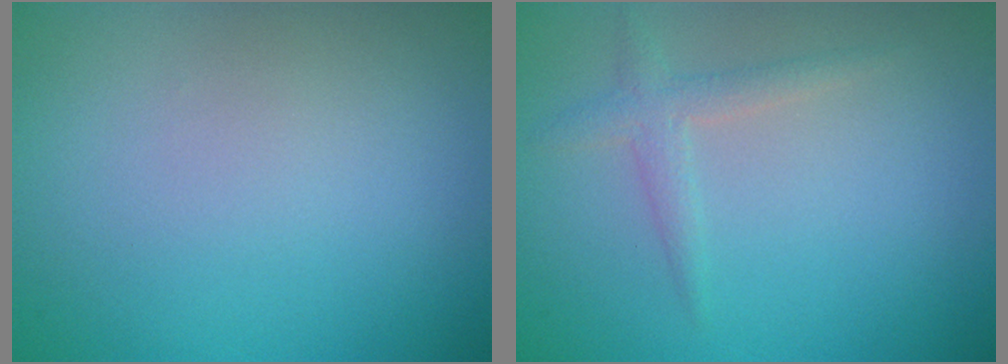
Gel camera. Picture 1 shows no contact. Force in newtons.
{"total": 1.6, "press": 1.6, "slide": 0.0}